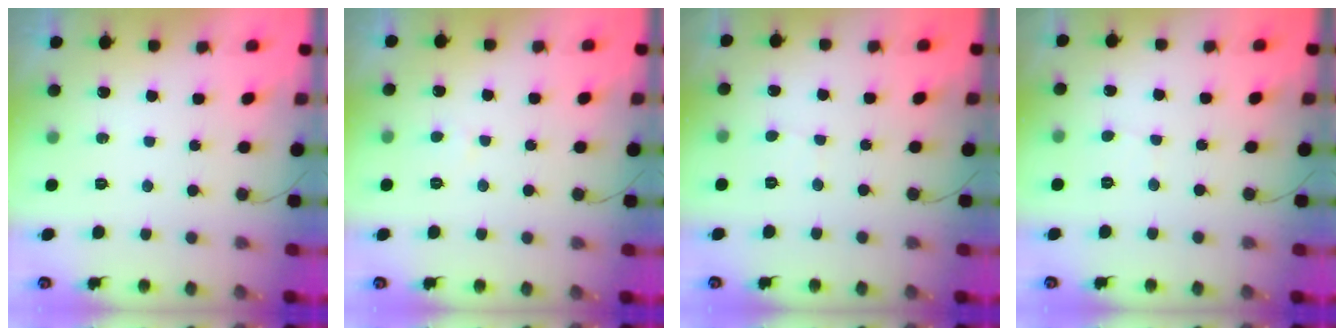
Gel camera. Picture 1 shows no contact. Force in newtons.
{"total": 1.1, "press": 1.1, "slide": 0.1}
{"total": 0.7, "press": 0.7, "slide": 0.0}
{"total": 0.7, "press": 0.7, "slide": 0.0}